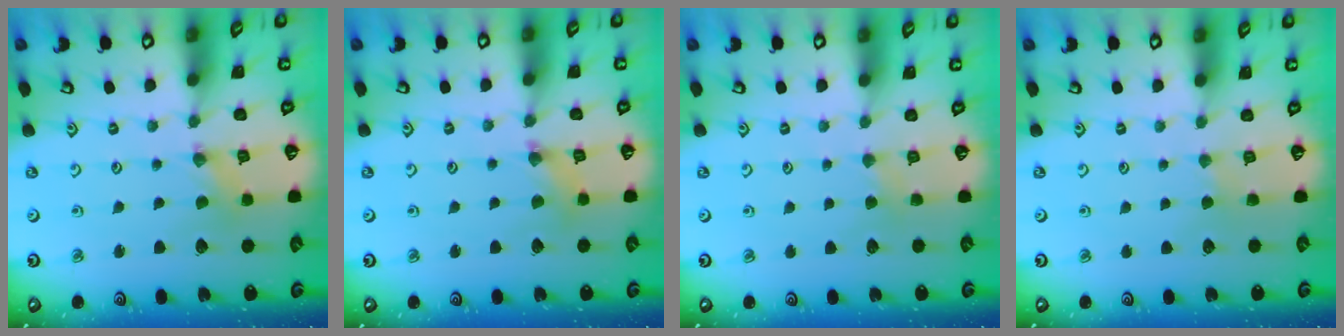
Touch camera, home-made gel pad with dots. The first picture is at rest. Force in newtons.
{"total": 2.7, "press": 2.7, "slide": 0.4}
{"total": 2.2, "press": 2.2, "slide": 0.4}
{"total": 1.7, "press": 1.6, "slide": 0.3}